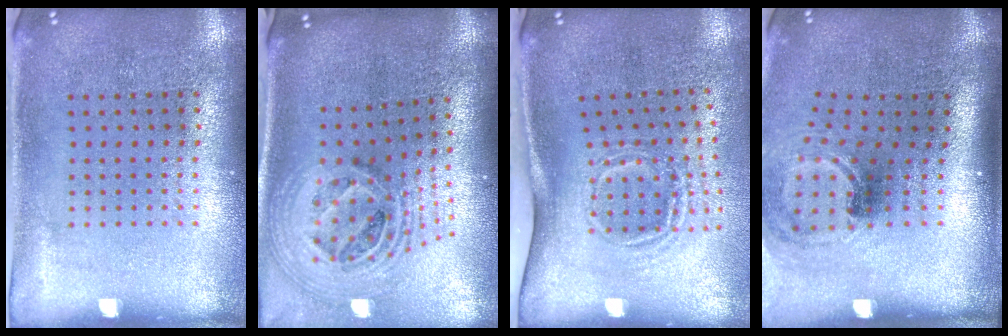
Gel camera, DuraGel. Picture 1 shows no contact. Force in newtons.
{"total": 2.3, "press": 1.6, "slide": 1.6}
{"total": 1.8, "press": 1.2, "slide": 1.4}
{"total": 1.5, "press": 1.2, "slide": 1.0}